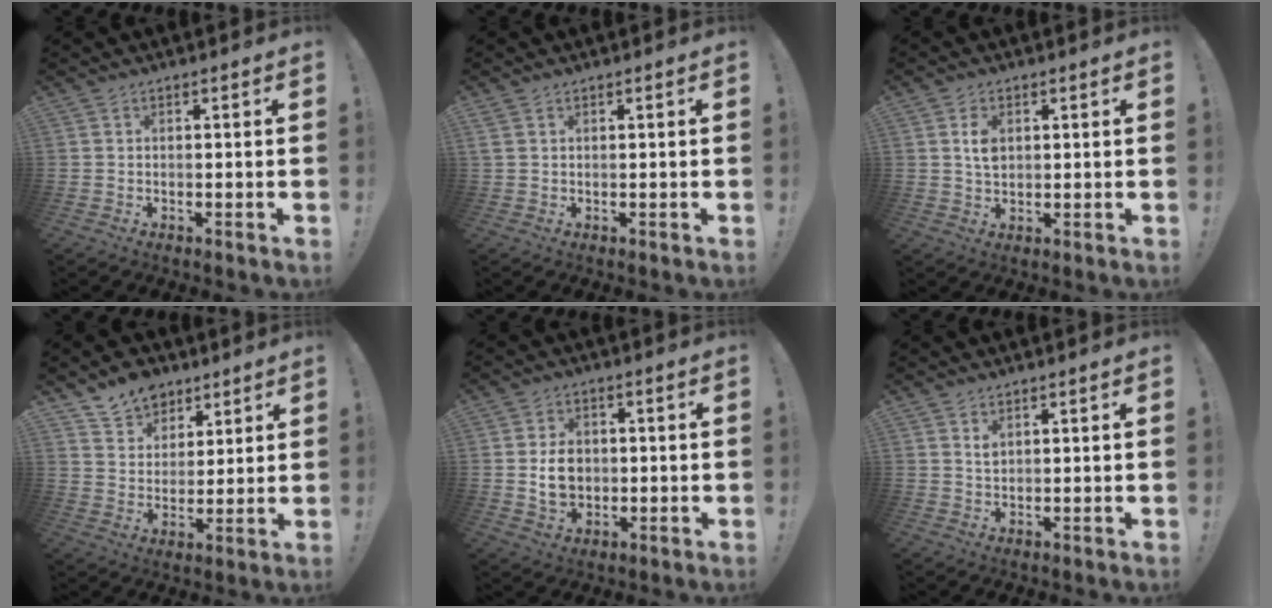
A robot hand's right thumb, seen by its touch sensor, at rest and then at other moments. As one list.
[{"total": 1.4, "force": [0.9, 0.8, 0.6], "torque": [-0.013, 0.002, 0.018]}, {"total": 4.7, "force": [1.1, 3.2, 3.2], "torque": [-0.043, -0.003, 0.017]}, {"total": 10.7, "force": [7.8, 7.1, 2.1], "torque": [-0.024, -0.060, 0.151]}, {"total": 8.0, "force": [0.0, 6.5, 4.7], "torque": [-0.060, 0.002, 0.000]}, {"total": 1.9, "force": [1.3, 1.1, 0.9], "torque": [-0.005, -0.011, 0.022]}]